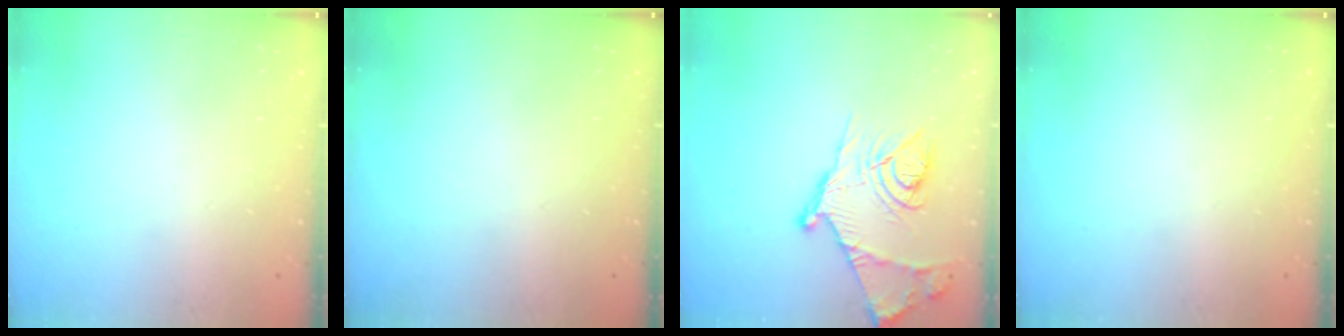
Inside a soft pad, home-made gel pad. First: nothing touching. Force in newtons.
{"total": 0.0}
{"total": 17.6, "press": 17.6, "slide": 1.2}
{"total": 0.0}